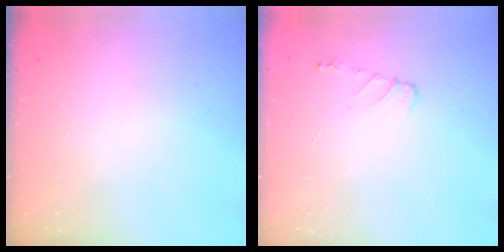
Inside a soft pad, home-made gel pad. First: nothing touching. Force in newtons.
{"total": 5.4, "press": 5.3, "slide": 0.6}